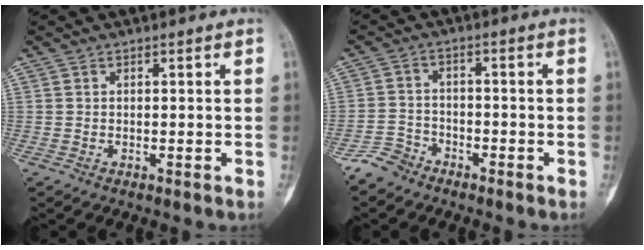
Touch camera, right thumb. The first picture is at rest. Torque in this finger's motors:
{"motor_torque": [0.63, -0.77, 0.23, -0.17, -0.01]}